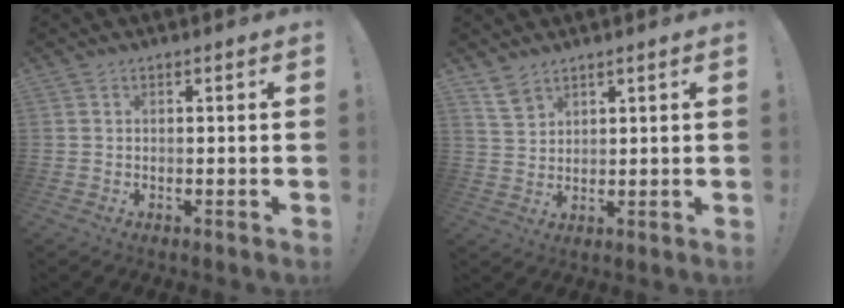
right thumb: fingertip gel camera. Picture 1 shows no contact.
{"total": 5.4, "force": [4.1, 3.0, 1.8], "torque": [-0.031, -0.022, 0.080]}